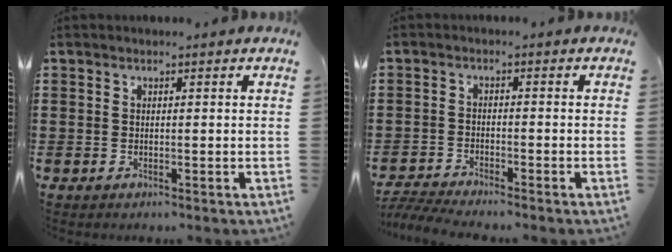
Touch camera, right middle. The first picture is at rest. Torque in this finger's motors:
{"motor_torque": [2.14, 0.00, 0.01, 0.02]}